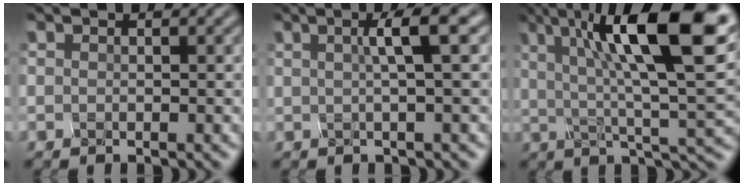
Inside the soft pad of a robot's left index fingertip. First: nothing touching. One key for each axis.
{"total": 2.9, "fx": 0.7, "fy": -0.2, "fz": 2.8, "tx": -0.049, "ty": 0.010, "tz": 0.021}
{"total": 13.9, "fx": 4.9, "fy": 3.2, "fz": 12.6, "tx": -0.197, "ty": 0.013, "tz": 0.095}